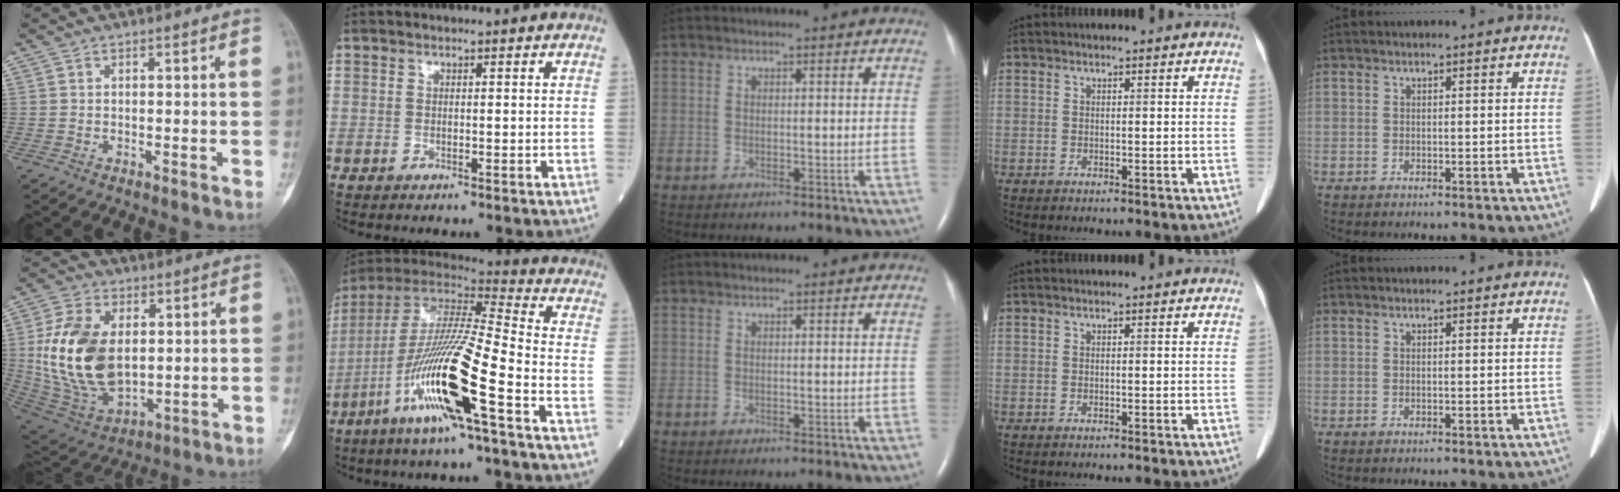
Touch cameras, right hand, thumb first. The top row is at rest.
{"thumb": {"total": 20.3, "force": [2.1, 12.7, 15.7], "torque": [-0.288, -0.013, 0.055]}, "index": {"total": 19.0, "force": [-7.8, 0.6, 17.3], "torque": [-0.370, -0.029, -0.156]}}